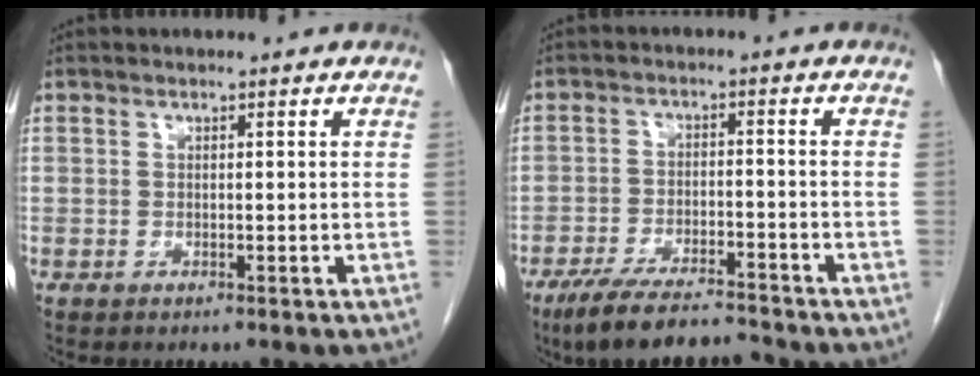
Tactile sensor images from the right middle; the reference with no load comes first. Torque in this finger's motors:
{"motor_torque": [1.01, -0.89, 0.09, 0.05]}